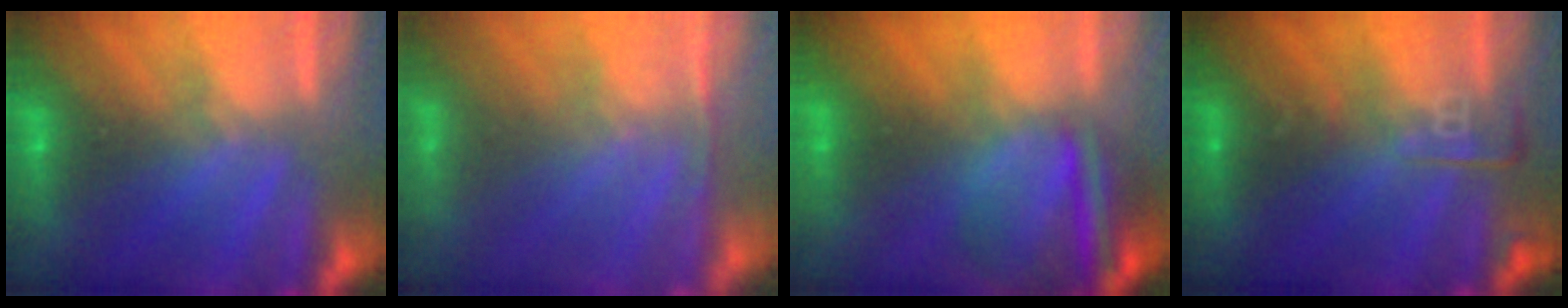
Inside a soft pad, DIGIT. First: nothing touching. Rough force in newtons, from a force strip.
{"total": 1.4}
{"total": 8.4}
{"total": 2.6}